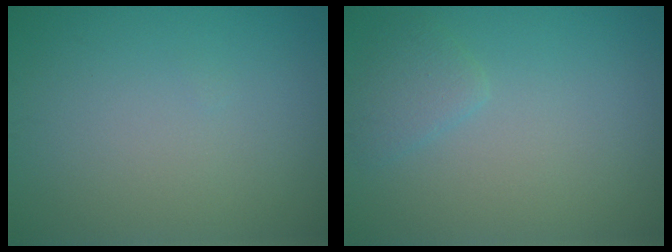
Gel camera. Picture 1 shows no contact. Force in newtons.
{"total": 1.5, "press": 1.5, "slide": 0.1}